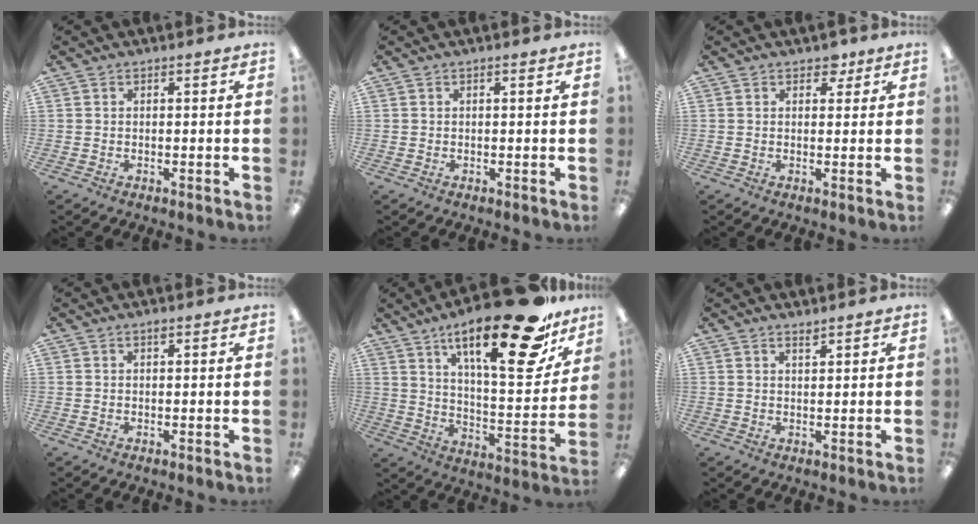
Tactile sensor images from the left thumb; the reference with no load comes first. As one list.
[{"total": 0.0}, {"total": 3.3, "force": [2.1, 2.1, 1.4], "torque": [-0.006, -0.005, 0.034]}, {"total": 0.6, "force": [0.4, 0.2, 0.4], "torque": [-0.009, 0.003, 0.007]}, {"total": 25.9, "force": [16.8, 7.9, 18.0], "torque": [-0.264, -0.104, 0.265]}, {"total": 1.5, "force": [1.4, 0.1, 0.4], "torque": [-0.010, -0.003, 0.026]}]